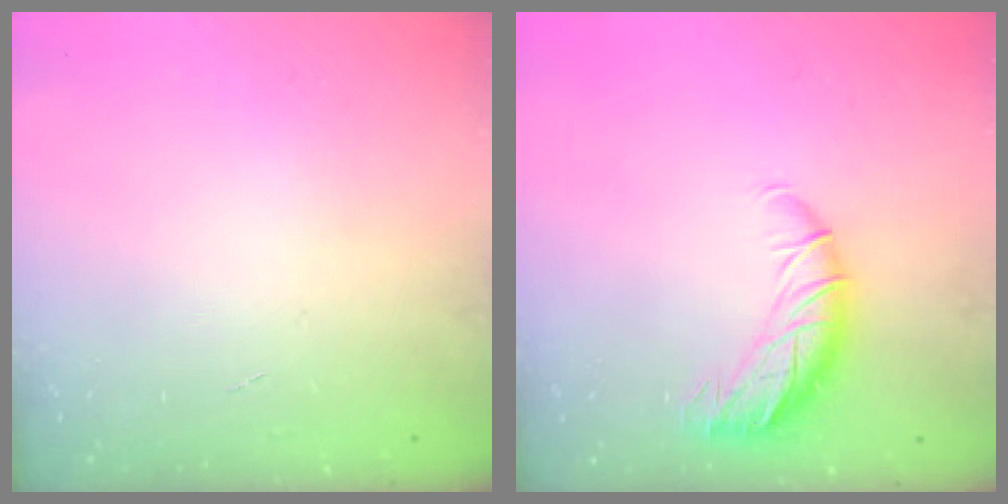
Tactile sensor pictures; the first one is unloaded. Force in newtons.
{"total": 11.7, "press": 11.5, "slide": 2.0}